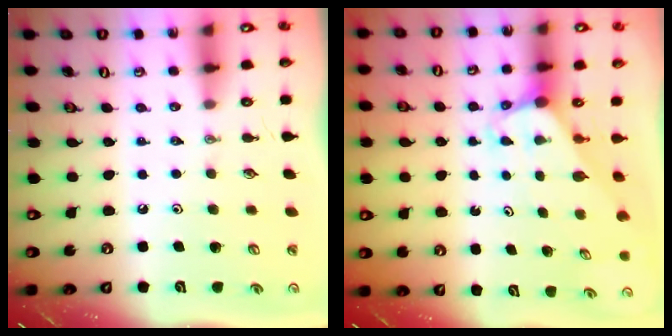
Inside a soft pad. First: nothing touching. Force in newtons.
{"total": 2.9, "press": 2.9, "slide": 0.0}